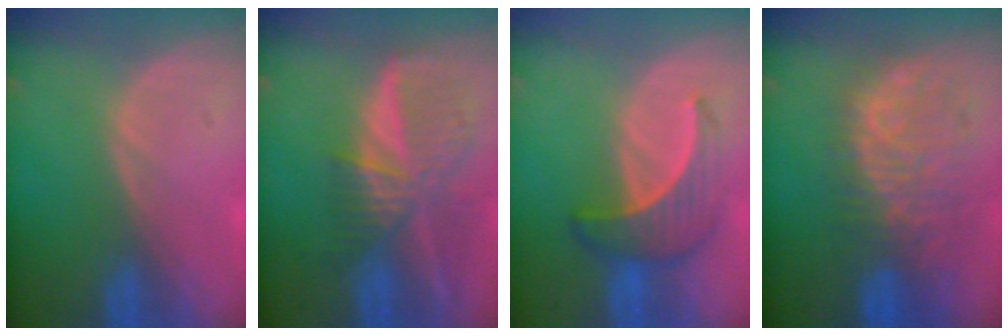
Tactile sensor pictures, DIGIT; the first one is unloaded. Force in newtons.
{"total": 9.3, "press": 8.1, "slide": 4.7}
{"total": 6.3, "press": 6.1, "slide": 1.9}
{"total": 10.9, "press": 9.4, "slide": 5.4}